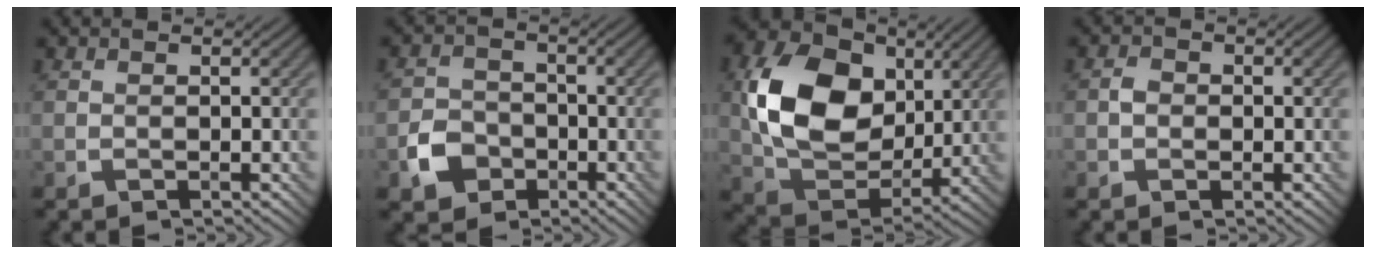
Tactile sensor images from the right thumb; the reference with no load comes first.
{"total": 4.6, "force": [-2.3, 3.6, 1.8], "torque": [-0.039, -0.004, -0.049]}
{"total": 13.9, "force": [2.8, 10.0, 9.2], "torque": [-0.192, 0.001, 0.056]}
{"total": 1.5, "force": [-0.2, 1.3, 0.7], "torque": [-0.015, -0.002, -0.011]}